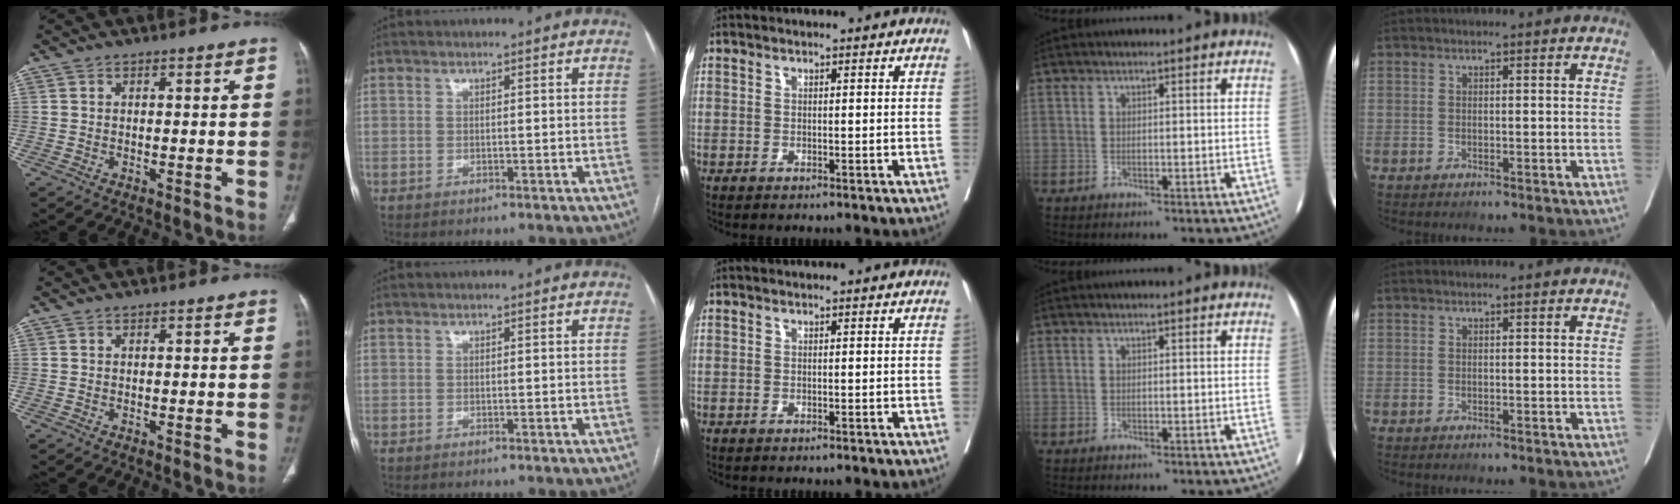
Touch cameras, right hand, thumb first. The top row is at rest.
{}